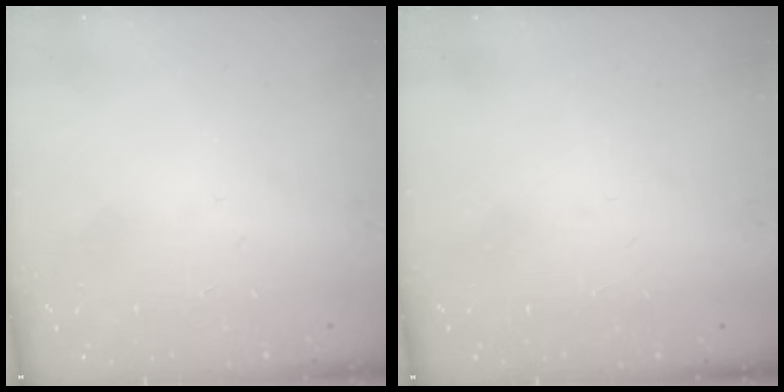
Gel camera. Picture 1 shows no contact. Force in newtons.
{"total": 1.5, "press": 1.5, "slide": 0.1}